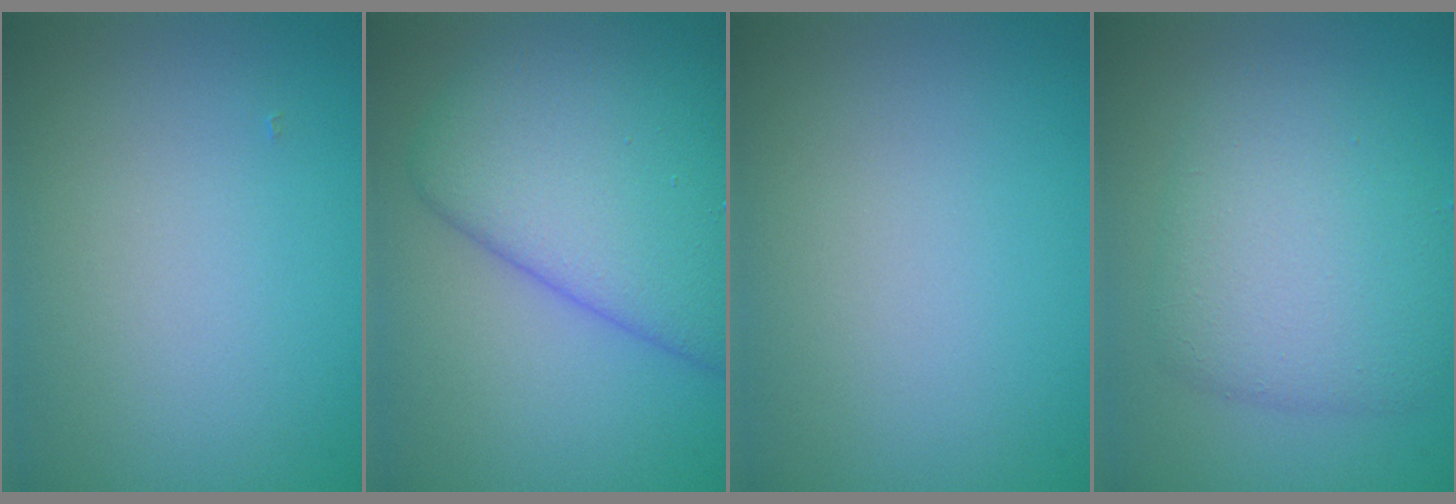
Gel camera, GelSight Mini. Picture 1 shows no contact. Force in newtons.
{"total": 9.9, "press": 9.9, "slide": 0.3}
{"total": 0.0}
{"total": 5.4, "press": 5.4, "slide": 0.0}